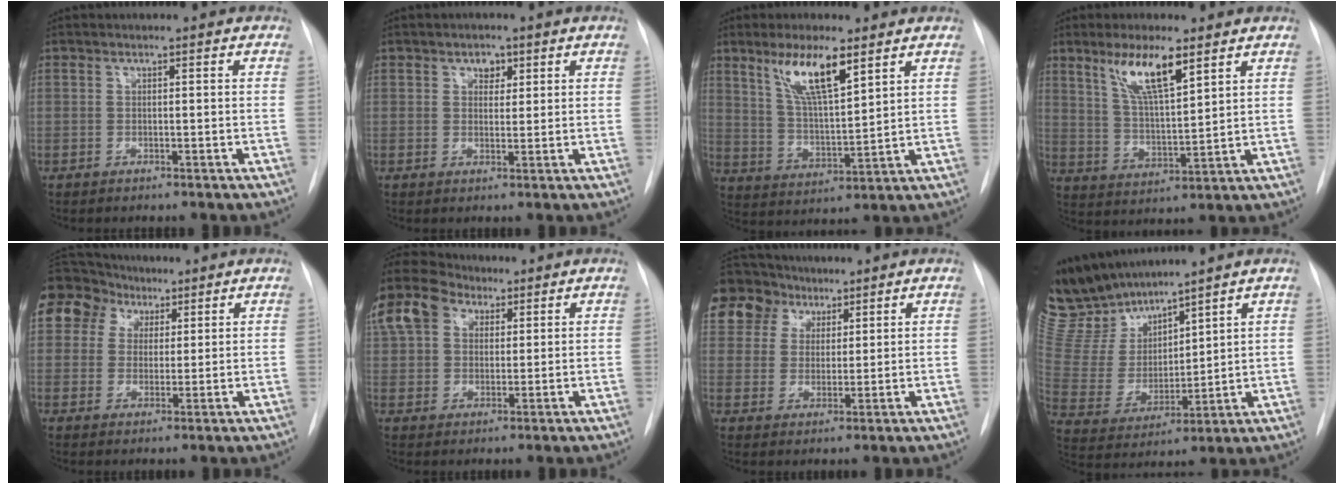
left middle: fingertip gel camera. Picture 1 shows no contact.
{"total": 2.3, "force": [1.2, 1.6, 1.2], "torque": [-0.016, 0.001, 0.018]}
{"total": 9.7, "force": [5.8, 1.5, 7.7], "torque": [-0.150, -0.004, 0.110]}
{"total": 9.1, "force": [5.5, 1.3, 7.1], "torque": [-0.140, -0.005, 0.105]}
{"total": 12.6, "force": [6.3, 10.3, 3.7], "torque": [-0.101, 0.061, 0.119]}
{"total": 21.0, "force": [11.3, 14.7, 9.8], "torque": [-0.295, 0.099, 0.217]}
{"total": 12.6, "force": [8.1, 9.2, 2.9], "torque": [-0.071, 0.048, 0.155]}
{"total": 14.6, "force": [13.4, 4.0, 4.3], "torque": [-0.099, 0.004, 0.277]}